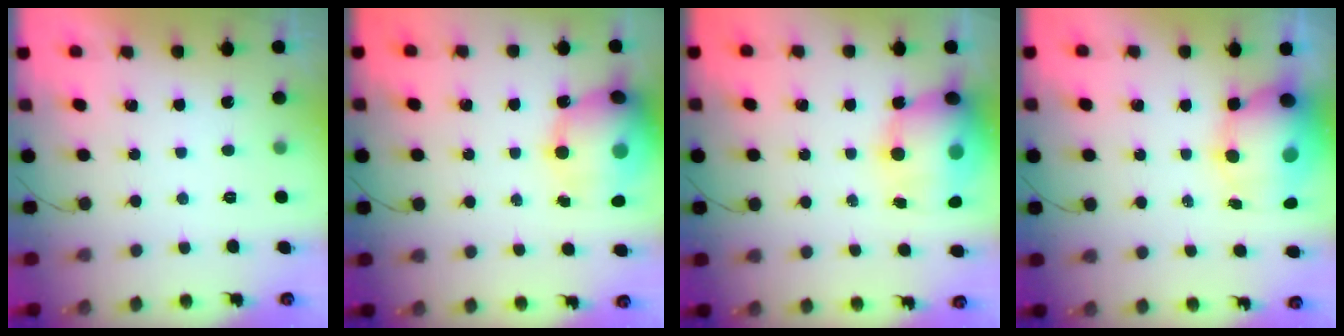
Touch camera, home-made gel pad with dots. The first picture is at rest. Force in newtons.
{"total": 16.7, "press": 16.5, "slide": 2.8}
{"total": 16.0, "press": 15.5, "slide": 3.9}
{"total": 14.3, "press": 13.1, "slide": 5.8}